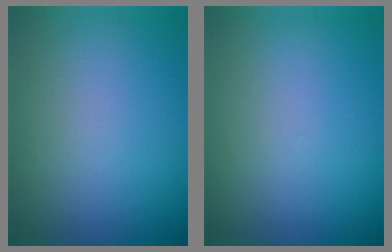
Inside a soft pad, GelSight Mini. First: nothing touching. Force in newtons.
{"total": 0.0}